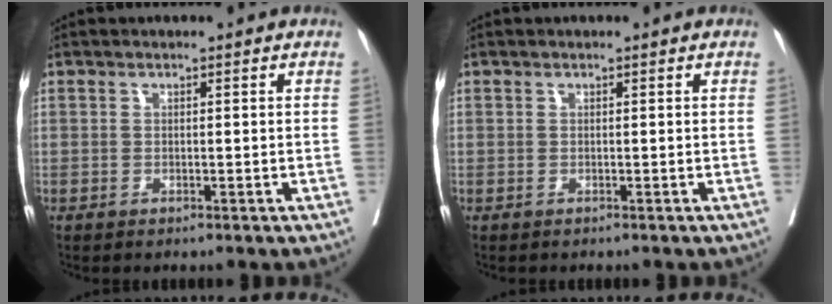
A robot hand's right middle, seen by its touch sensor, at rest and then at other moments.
{"total": 0.0}